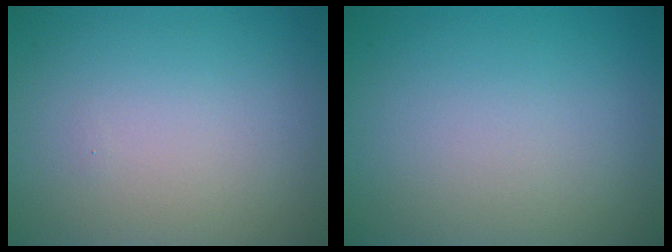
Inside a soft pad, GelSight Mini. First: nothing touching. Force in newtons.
{"total": 0.0}